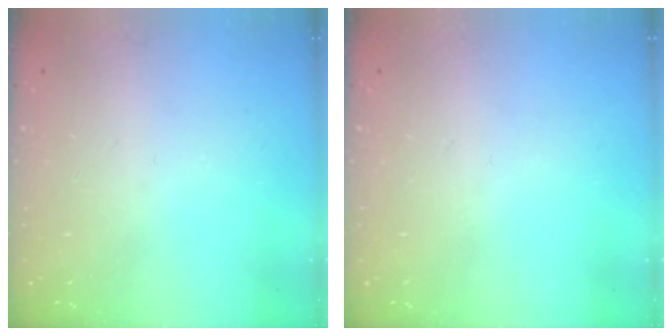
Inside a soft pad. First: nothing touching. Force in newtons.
{"total": 0.0}